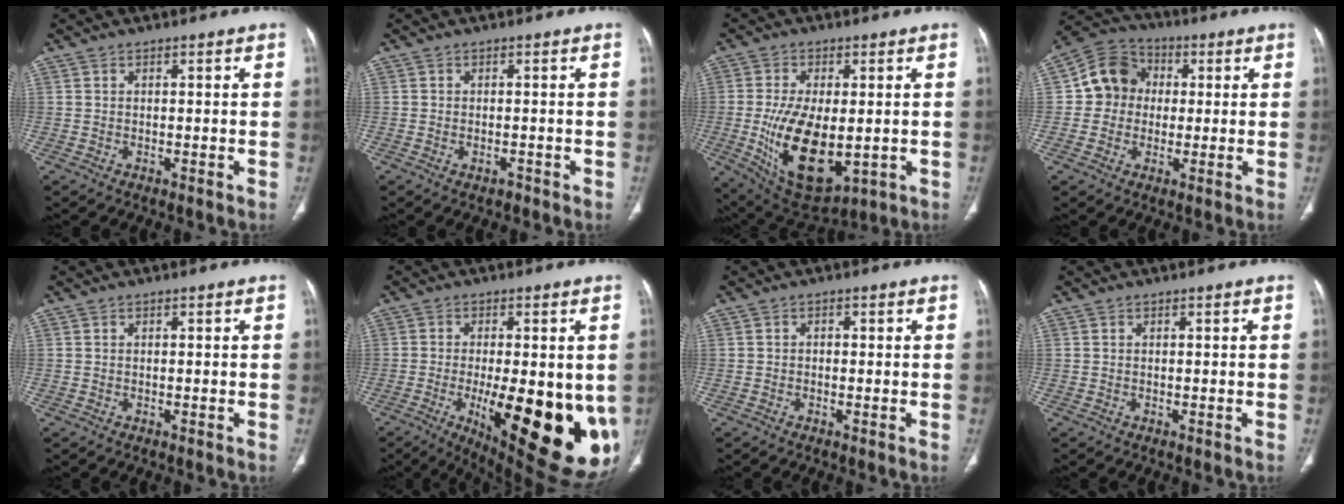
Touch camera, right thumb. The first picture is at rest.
{"total": 1.0, "force": [-0.6, 0.6, 0.5], "torque": [-0.008, 0.006, -0.005]}
{"total": 16.3, "force": [-2.1, 8.4, 13.9], "torque": [-0.240, -0.021, -0.011]}
{"total": 9.8, "force": [0.8, 9.0, 4.0], "torque": [-0.042, 0.020, 0.002]}
{"total": 0.0}
{"total": 24.4, "force": [-5.1, 8.5, 22.3], "torque": [-0.258, -0.036, -0.045]}
{"total": 0.6, "force": [-0.1, 0.5, 0.3], "torque": [0.001, 0.002, -0.008]}
{"total": 0.0}